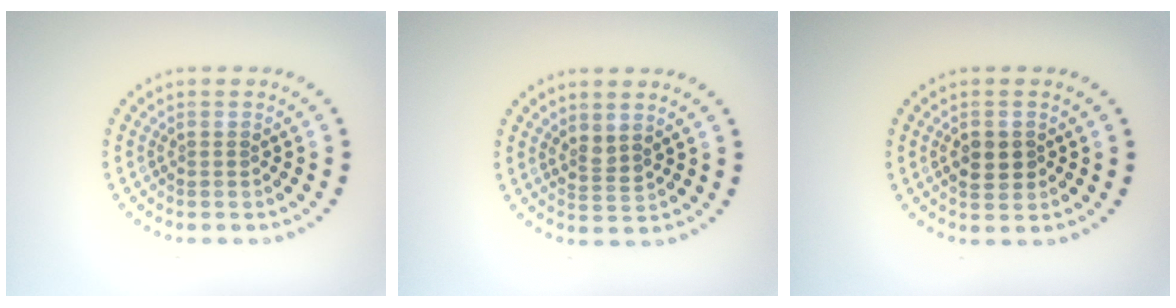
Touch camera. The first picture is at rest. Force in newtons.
{"total": 1.6, "press": 1.3, "slide": 1.0}
{"total": 2.5, "press": 2.5, "slide": 0.2}